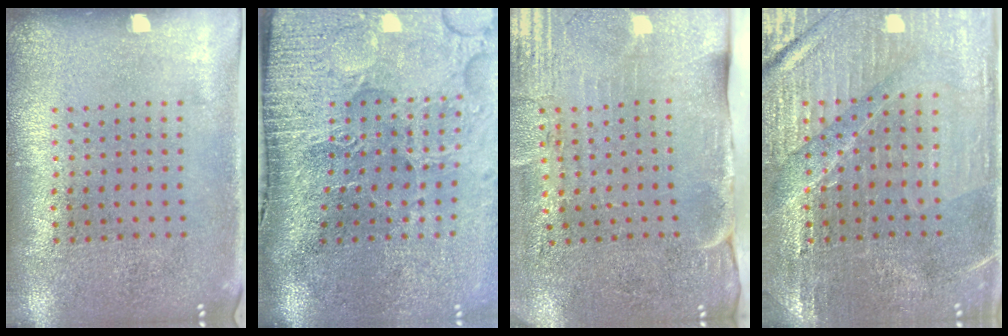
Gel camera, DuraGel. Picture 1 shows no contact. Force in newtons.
{"total": 5.1, "press": 4.1, "slide": 3.0}
{"total": 4.6, "press": 3.7, "slide": 2.7}
{"total": 3.2, "press": 3.1, "slide": 0.5}